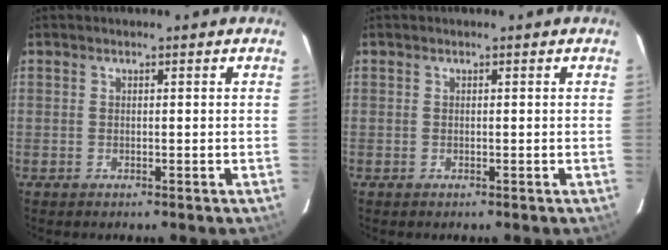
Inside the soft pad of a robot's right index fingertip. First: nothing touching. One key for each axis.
{"total": 0.0}